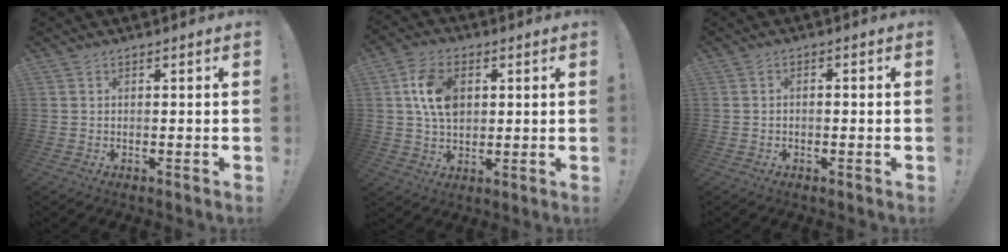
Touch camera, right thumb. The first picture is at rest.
{"total": 11.7, "force": [2.6, 8.3, 7.8], "torque": [-0.139, 0.011, 0.050]}
{"total": 1.4, "force": [-1.0, 0.4, 0.8], "torque": [-0.012, 0.004, -0.018]}